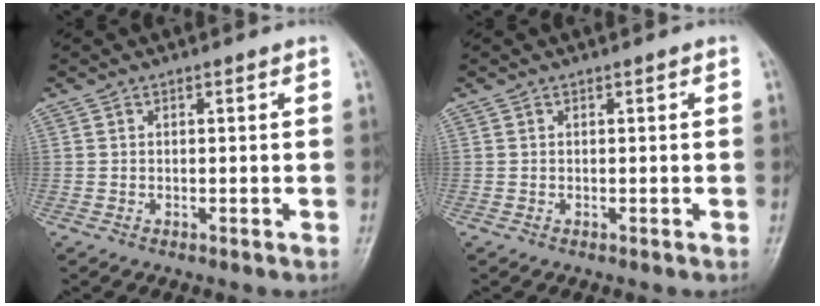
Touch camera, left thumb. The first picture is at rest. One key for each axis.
{"total": 0.0}